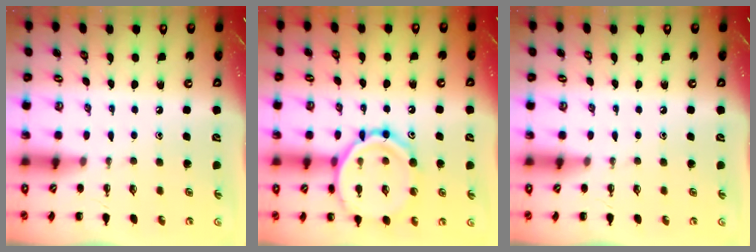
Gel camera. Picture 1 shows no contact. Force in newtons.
{"total": 17.6, "press": 17.4, "slide": 2.0}
{"total": 0.0}